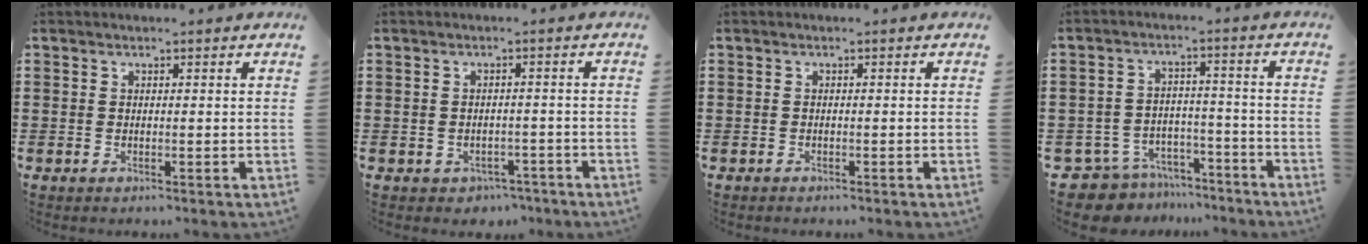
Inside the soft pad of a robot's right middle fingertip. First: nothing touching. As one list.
[{"total": 1.5, "force": [-1.3, 0.6, -0.2], "torque": [-0.005, -0.001, -0.030]}, {"total": 0.5, "force": [-0.5, 0.0, 0.0], "torque": [0.000, -0.002, -0.011]}, {"total": 7.6, "force": [-7.4, 1.8, 0.7], "torque": [-0.026, 0.017, -0.149]}]